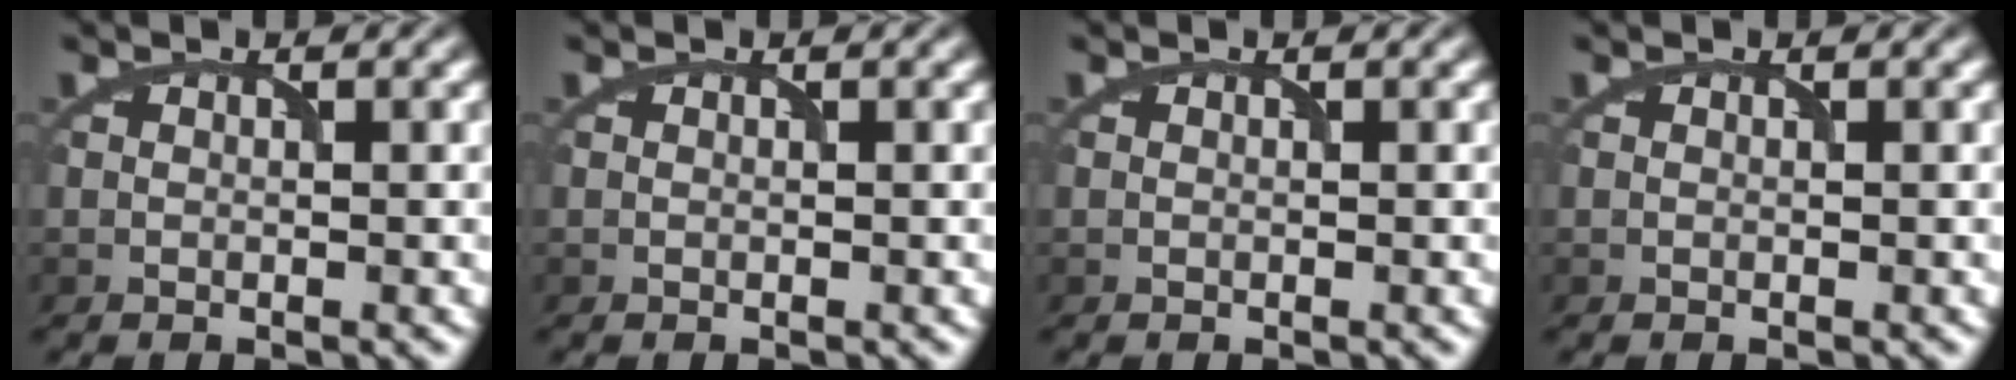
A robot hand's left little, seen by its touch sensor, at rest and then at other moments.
{"total": 0.0}
{"total": 0.0}
{"total": 0.0}